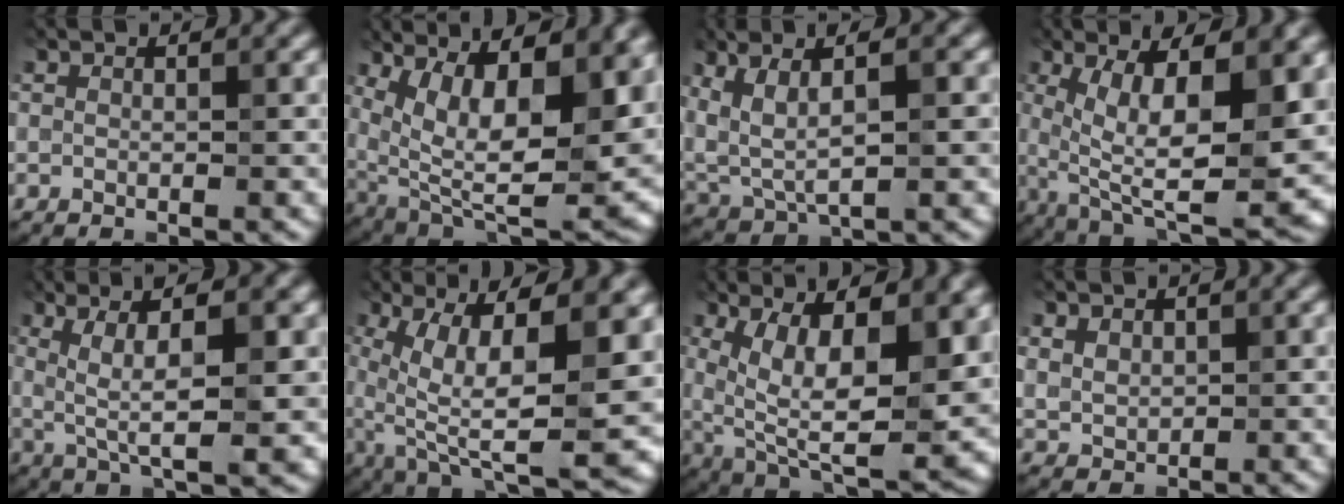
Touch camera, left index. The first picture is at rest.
{"total": 15.9, "force": [4.8, 7.2, 13.3], "torque": [-0.202, 0.011, 0.101]}
{"total": 6.0, "force": [1.7, 2.2, 5.3], "torque": [-0.112, -0.002, 0.038]}
{"total": 12.5, "force": [2.0, 4.1, 11.6], "torque": [-0.186, -0.010, 0.036]}
{"total": 6.1, "force": [0.7, 1.3, 5.9], "torque": [-0.108, 0.000, 0.018]}
{"total": 12.1, "force": [1.5, 4.0, 11.3], "torque": [-0.190, -0.008, 0.033]}
{"total": 13.5, "force": [3.1, 5.6, 11.9], "torque": [-0.206, -0.016, 0.065]}
{"total": 1.6, "force": [0.7, 1.3, 0.7], "torque": [-0.024, -0.006, 0.020]}